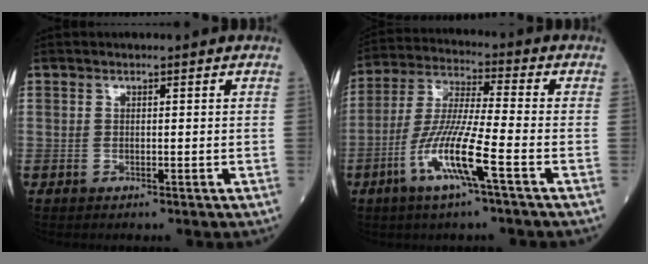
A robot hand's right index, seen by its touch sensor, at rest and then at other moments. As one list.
[{"total": 11.5, "force": [-4.8, -0.4, 10.4], "torque": [-0.216, -0.010, -0.098]}]